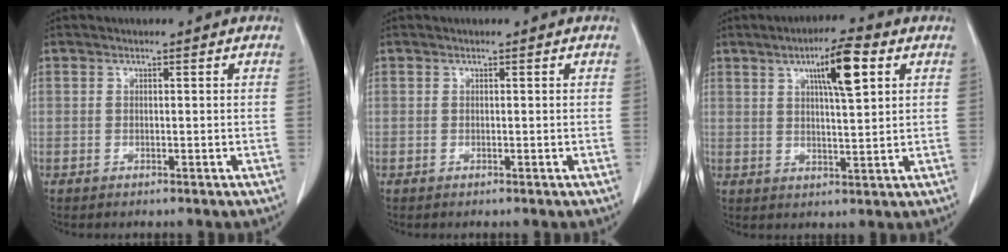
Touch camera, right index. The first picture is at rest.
{"total": 0.0}
{"total": 8.4, "force": [3.6, 1.1, 7.5], "torque": [-0.125, 0.007, 0.056]}